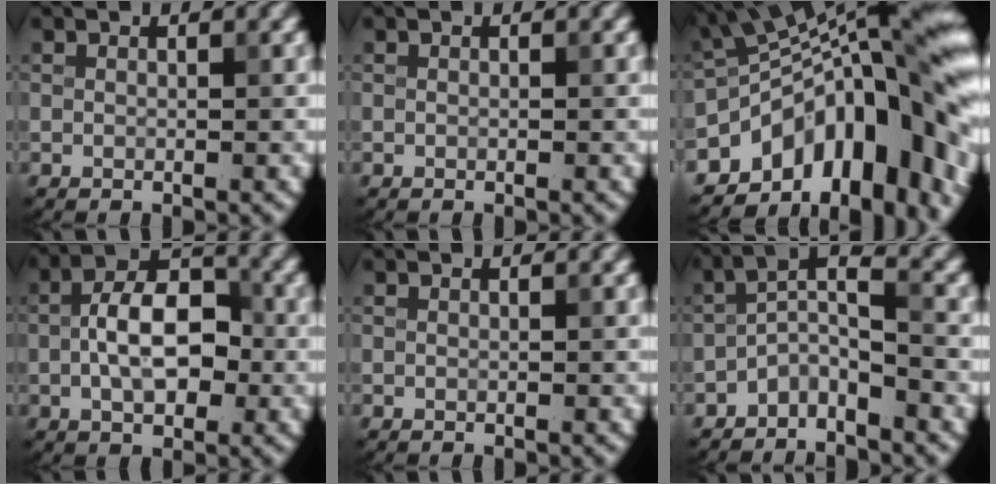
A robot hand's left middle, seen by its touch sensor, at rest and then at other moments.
{"total": 0.0}
{"total": 15.5, "force": [-6.0, 7.7, 12.1], "torque": [-0.150, 0.025, -0.104]}
{"total": 6.4, "force": [-0.8, 3.5, 5.3], "torque": [-0.091, 0.011, -0.019]}
{"total": 0.0}
{"total": 3.0, "force": [-2.2, 0.8, 1.9], "torque": [-0.038, 0.016, -0.047]}